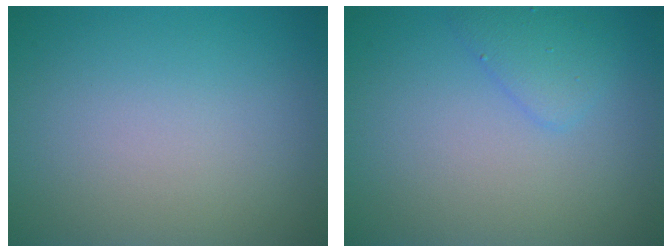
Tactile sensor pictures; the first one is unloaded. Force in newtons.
{"total": 1.9, "press": 1.9, "slide": 0.0}